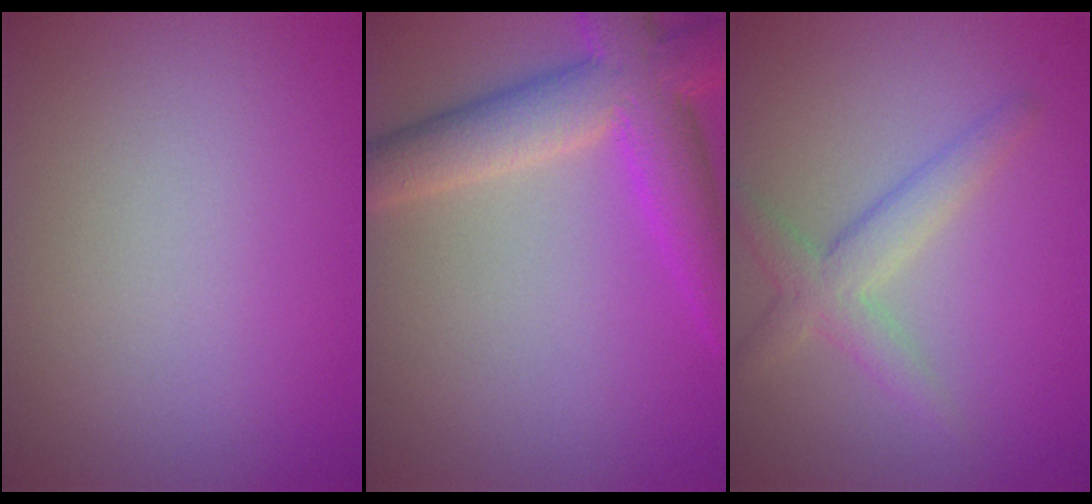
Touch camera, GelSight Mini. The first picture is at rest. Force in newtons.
{"total": 7.4, "press": 7.4, "slide": 0.4}
{"total": 3.2, "press": 3.1, "slide": 0.1}